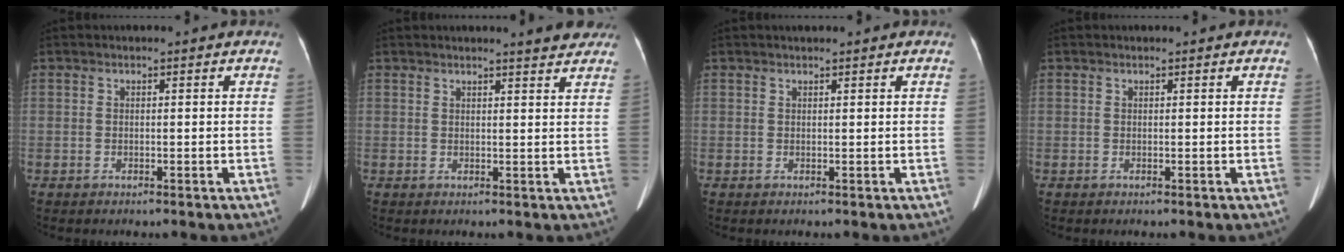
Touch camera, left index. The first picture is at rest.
{"total": 4.4, "force": [4.1, 0.3, 1.6], "torque": [-0.021, -0.003, 0.037]}
{"total": 1.2, "force": [1.0, 0.2, 0.6], "torque": [-0.011, 0.013, 0.017]}
{"total": 0.0}